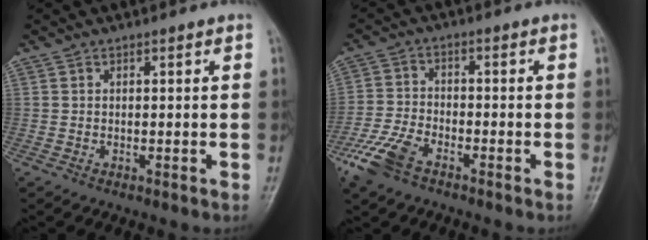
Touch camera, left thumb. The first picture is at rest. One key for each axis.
{"total": 8.1, "fx": -5.2, "fy": 3.8, "fz": 4.8, "tx": -0.113, "ty": 0.009, "tz": -0.107}